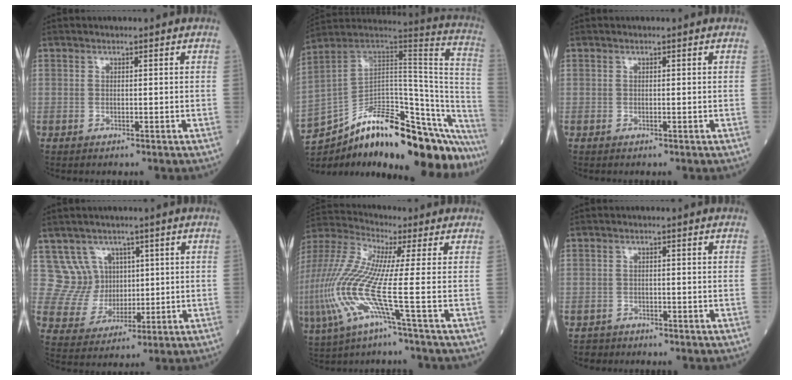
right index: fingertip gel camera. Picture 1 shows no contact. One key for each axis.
{"total": 34.6, "fx": -26.0, "fy": 9.8, "fz": 20.6, "tx": -0.247, "ty": 0.011, "tz": -0.372}
{"total": 0.0}
{"total": 6.8, "fx": 3.2, "fy": 6.0, "fz": 0.2, "tx": -0.007, "ty": 0.024, "tz": 0.069}
{"total": 13.6, "fx": -3.7, "fy": -0.2, "fz": 13.1, "tx": -0.305, "ty": -0.007, "tz": -0.086}
{"total": 1.5, "fx": -1.2, "fy": 0.6, "fz": -0.6, "tx": 0.005, "ty": 0.001, "tz": -0.025}